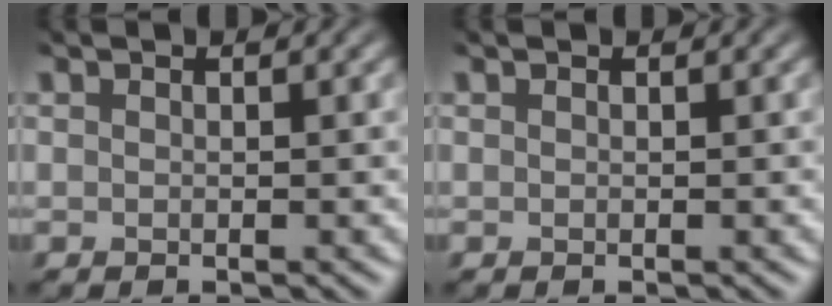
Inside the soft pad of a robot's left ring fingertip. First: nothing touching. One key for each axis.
{"total": 0.0}